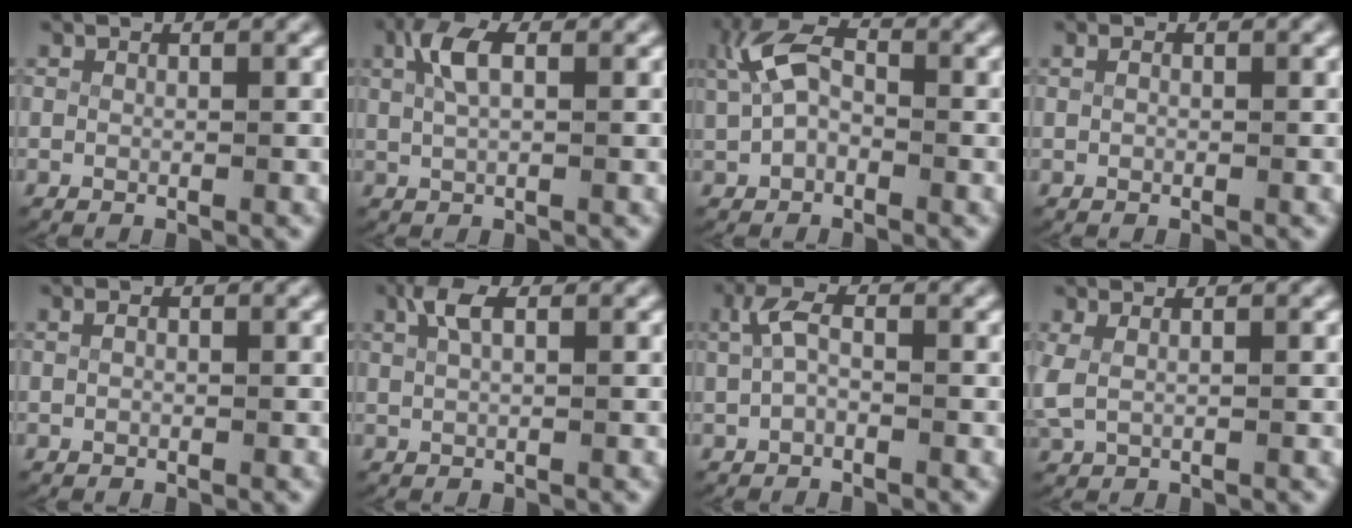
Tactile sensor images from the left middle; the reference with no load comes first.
{"total": 2.8, "force": [1.0, 1.1, 2.4], "torque": [-0.058, 0.001, 0.021]}
{"total": 4.6, "force": [0.9, 3.1, 3.3], "torque": [-0.076, -0.003, 0.019]}
{"total": 0.0}
{"total": 0.0}
{"total": 2.2, "force": [1.2, 0.6, 1.7], "torque": [-0.041, 0.002, 0.026]}
{"total": 2.1, "force": [0.1, 1.1, 1.8], "torque": [-0.048, -0.002, 0.006]}
{"total": 2.2, "force": [0.5, 1.6, 1.5], "torque": [-0.050, -0.003, 0.016]}